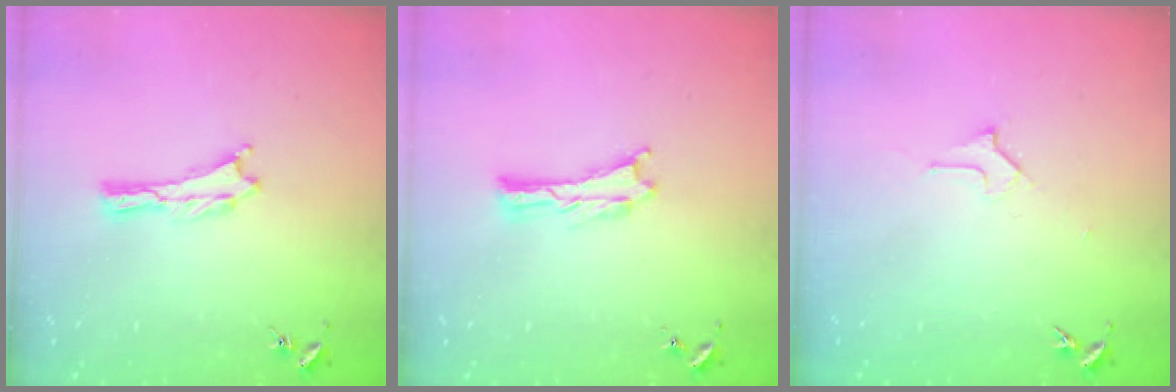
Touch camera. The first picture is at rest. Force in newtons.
{"total": 0.0}
{"total": 1.6, "press": 1.6, "slide": 0.1}